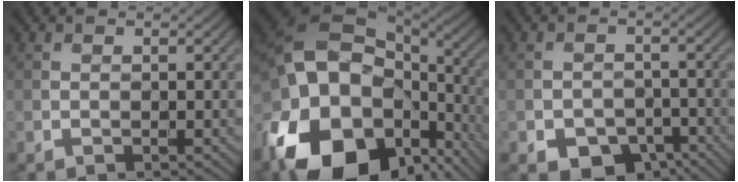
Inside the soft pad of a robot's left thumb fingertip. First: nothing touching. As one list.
[{"total": 20.2, "force": [-7.4, 13.9, 12.7], "torque": [-0.276, -0.026, -0.123]}, {"total": 6.2, "force": [-3.9, 3.8, 2.8], "torque": [-0.046, -0.010, -0.060]}]